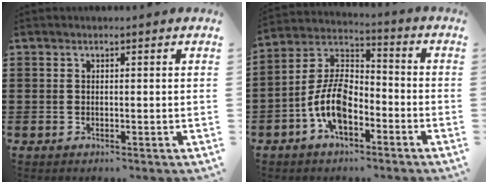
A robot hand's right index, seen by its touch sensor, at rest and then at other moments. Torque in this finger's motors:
{"motor_torque": [2.14, 0.00, 1.05, 0.13]}